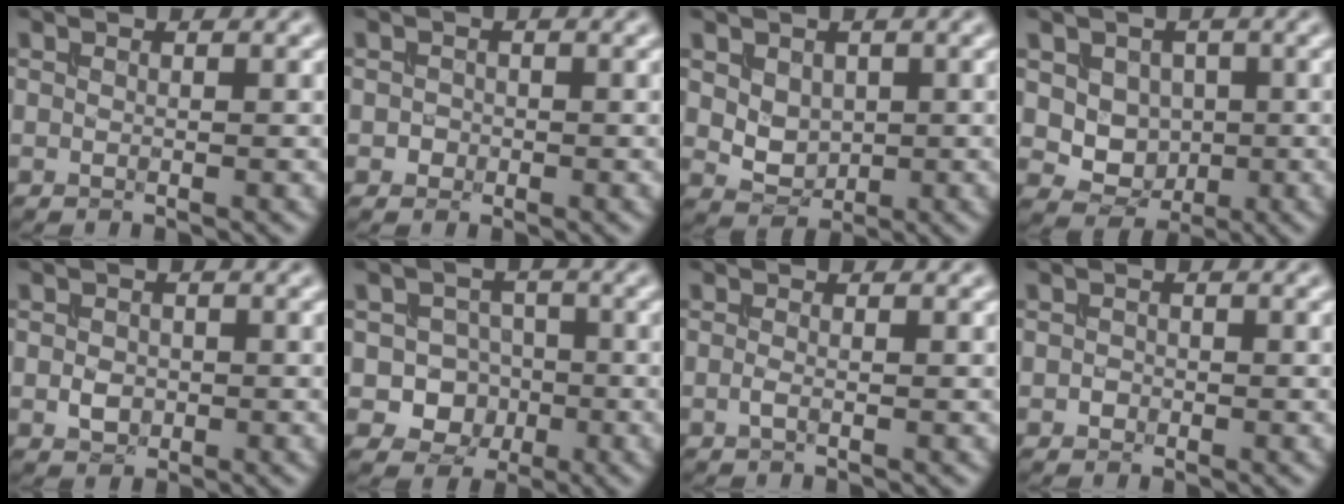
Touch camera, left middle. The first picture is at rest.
{"total": 0.8, "force": [-0.3, 0.8, 0.1], "torque": [0.003, 0.000, -0.007]}
{"total": 2.6, "force": [0.5, 2.0, 1.6], "torque": [-0.034, -0.007, 0.012]}
{"total": 4.5, "force": [0.6, 3.8, 2.2], "torque": [-0.038, -0.008, 0.014]}
{"total": 1.8, "force": [-0.4, 1.4, 1.0], "torque": [-0.019, -0.002, -0.010]}
{"total": 5.2, "force": [-1.5, 4.6, 1.8], "torque": [-0.005, 0.005, -0.045]}
{"total": 0.7, "force": [-0.3, 0.1, 0.6], "torque": [-0.021, -0.002, -0.008]}
{"total": 0.7, "force": [-0.4, 0.6, 0.2], "torque": [-0.001, -0.002, -0.009]}